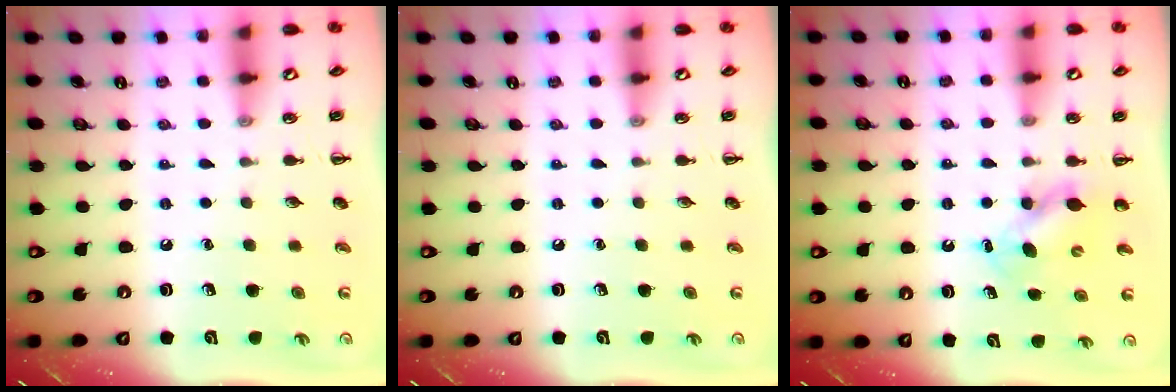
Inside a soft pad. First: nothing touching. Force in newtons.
{"total": 0.0}
{"total": 5.0, "press": 5.0, "slide": 0.6}